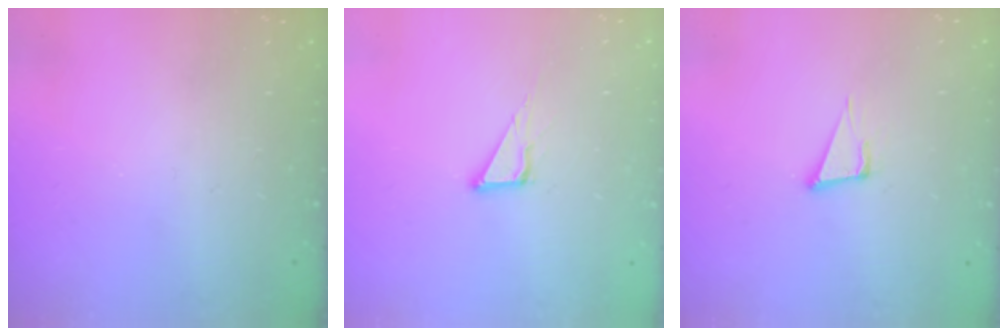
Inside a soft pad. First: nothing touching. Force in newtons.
{"total": 5.0, "press": 5.0, "slide": 0.1}
{"total": 5.1, "press": 4.3, "slide": 2.8}